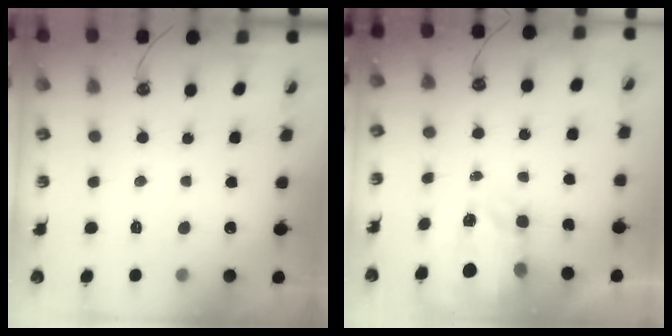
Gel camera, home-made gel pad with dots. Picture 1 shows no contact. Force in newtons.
{"total": 3.7, "press": 3.7, "slide": 0.5}